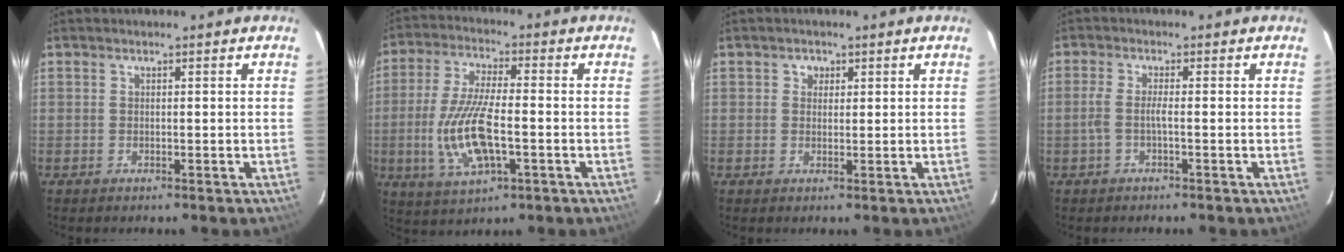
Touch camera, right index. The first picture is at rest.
{"total": 13.1, "force": [-2.9, 4.4, 12.0], "torque": [-0.252, -0.008, -0.051]}
{"total": 1.8, "force": [0.5, 1.7, 0.3], "torque": [-0.001, 0.007, 0.007]}
{"total": 2.3, "force": [-1.0, -0.2, 2.1], "torque": [-0.045, 0.000, -0.020]}